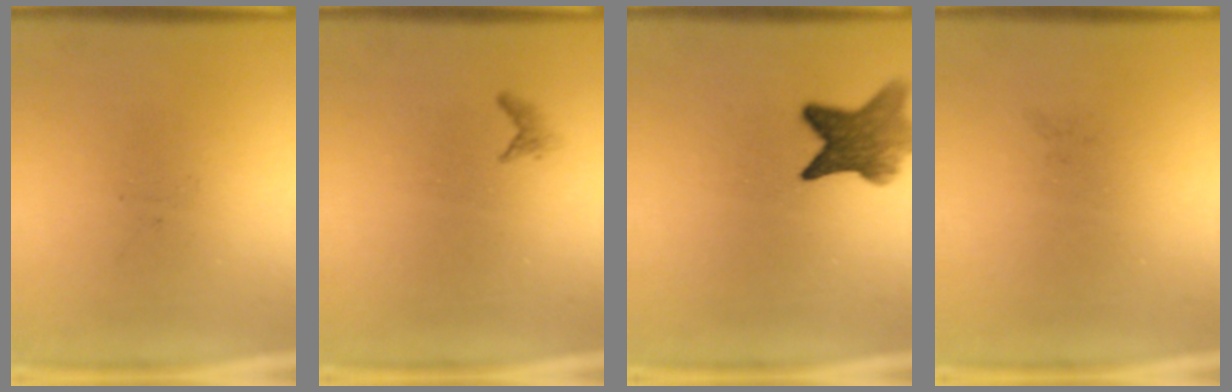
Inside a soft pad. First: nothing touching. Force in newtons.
{"total": 0.7}
{"total": 7.5}
{"total": 0.0}